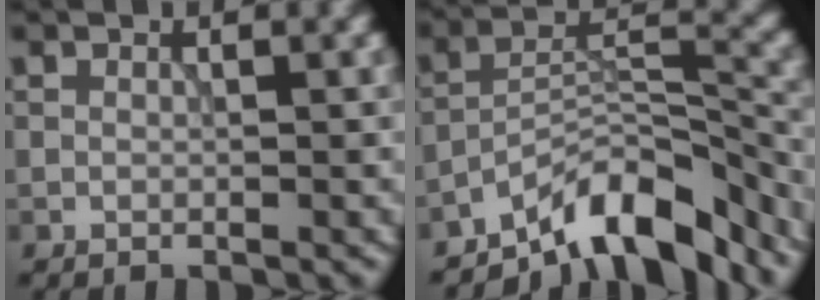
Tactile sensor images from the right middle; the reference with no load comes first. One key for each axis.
{"total": 8.7, "fx": -6.8, "fy": 2.6, "fz": 4.9, "tx": -0.060, "ty": 0.008, "tz": -0.127}